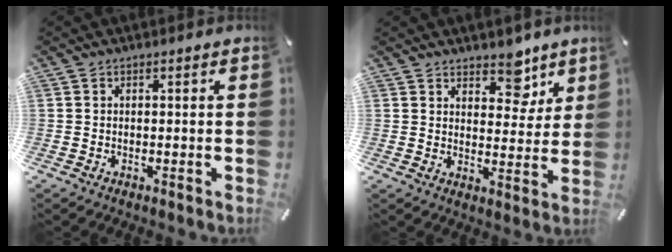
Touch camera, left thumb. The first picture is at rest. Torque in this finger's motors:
{"motor_torque": [0.40, -0.36, 0.08, 0.00, -0.02]}